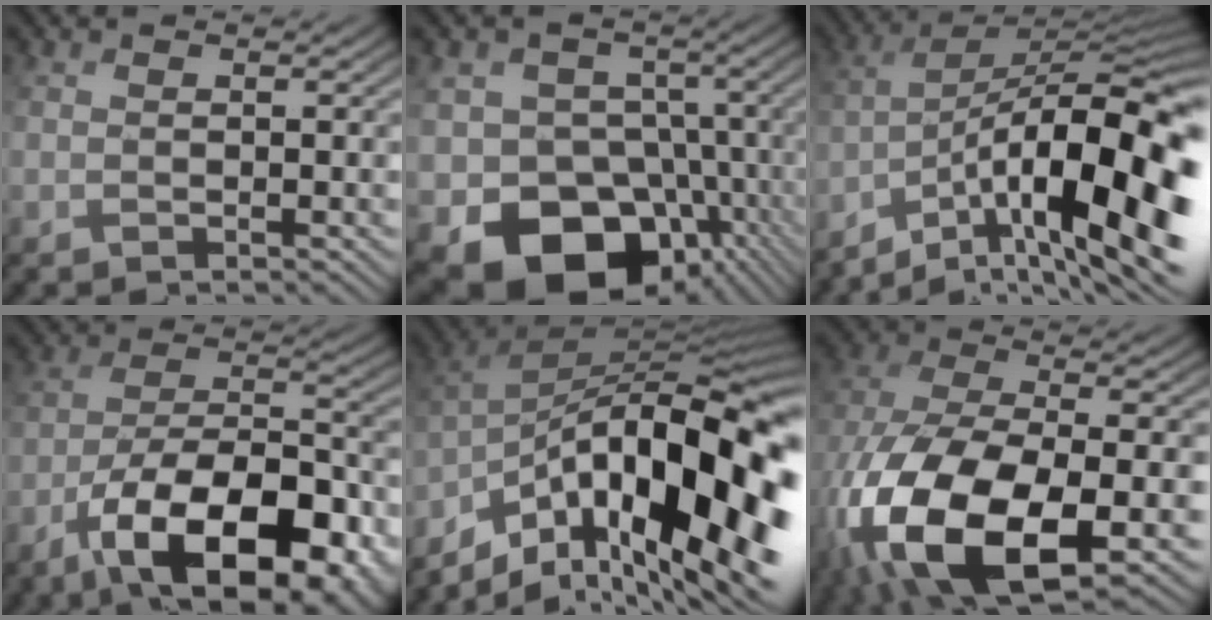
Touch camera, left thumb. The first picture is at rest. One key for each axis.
{"total": 15.2, "fx": -6.0, "fy": 12.3, "fz": 6.8, "tx": -0.123, "ty": -0.029, "tz": -0.097}
{"total": 18.0, "fx": -8.5, "fy": 6.0, "fz": 14.6, "tx": -0.247, "ty": -0.011, "tz": -0.151}
{"total": 17.8, "fx": -10.0, "fy": 7.6, "fz": 12.6, "tx": -0.200, "ty": -0.019, "tz": -0.156}
{"total": 19.0, "fx": -7.6, "fy": 7.9, "fz": 15.5, "tx": -0.270, "ty": -0.012, "tz": -0.128}
{"total": 19.3, "fx": -8.1, "fy": 9.5, "fz": 14.7, "tx": -0.330, "ty": -0.069, "tz": -0.109}